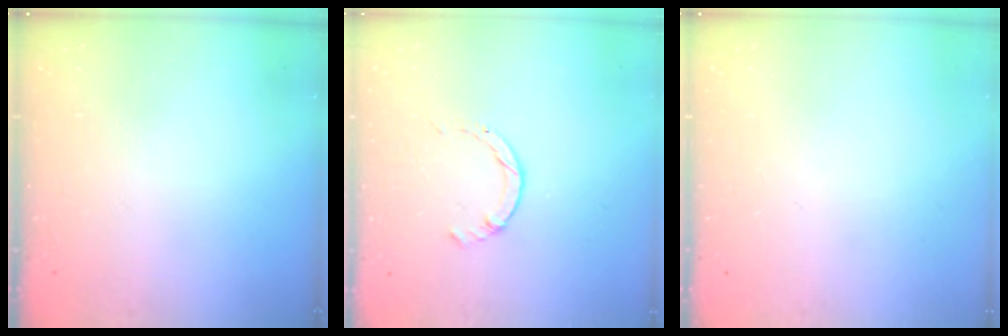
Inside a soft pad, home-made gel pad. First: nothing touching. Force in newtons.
{"total": 1.4, "press": 1.4, "slide": 0.2}
{"total": 0.0}